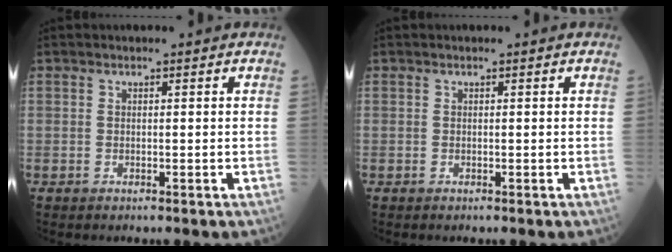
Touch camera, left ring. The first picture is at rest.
{"total": 0.0}